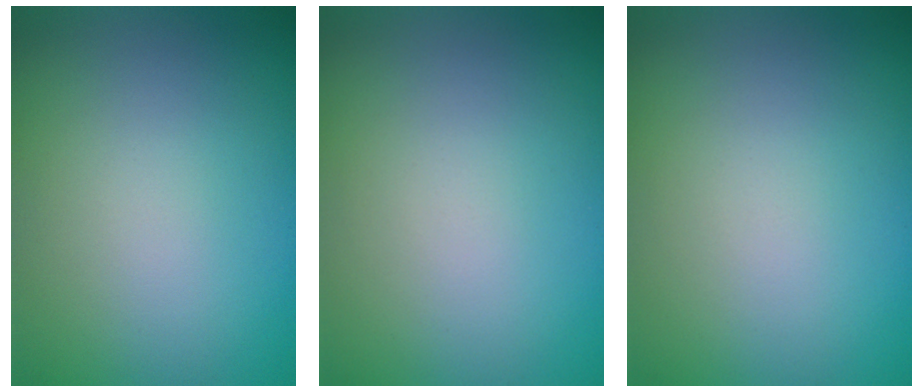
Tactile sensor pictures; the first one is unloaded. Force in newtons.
{"total": 0.0}
{"total": 0.0}